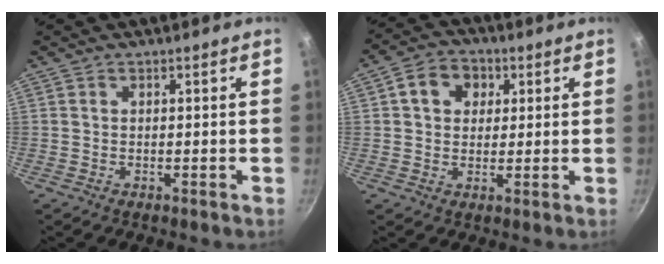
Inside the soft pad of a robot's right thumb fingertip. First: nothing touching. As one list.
[{"total": 7.8, "force": [2.4, 6.2, 4.0], "torque": [-0.041, 0.005, 0.027]}]